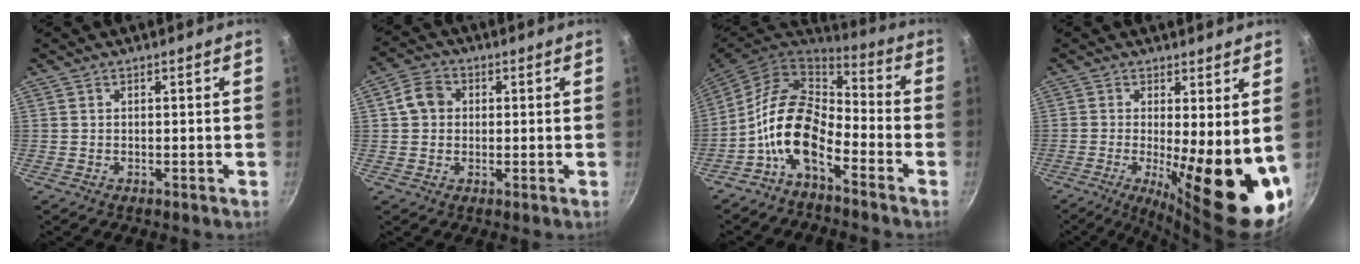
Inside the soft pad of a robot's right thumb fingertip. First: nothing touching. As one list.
[{"total": 5.4, "force": [0.7, 4.6, 2.8], "torque": [-0.031, 0.011, 0.002]}, {"total": 13.9, "force": [-5.9, 7.5, 10.1], "torque": [-0.176, 0.062, -0.130]}, {"total": 17.3, "force": [-1.5, 5.1, 16.5], "torque": [-0.209, -0.032, -0.014]}]